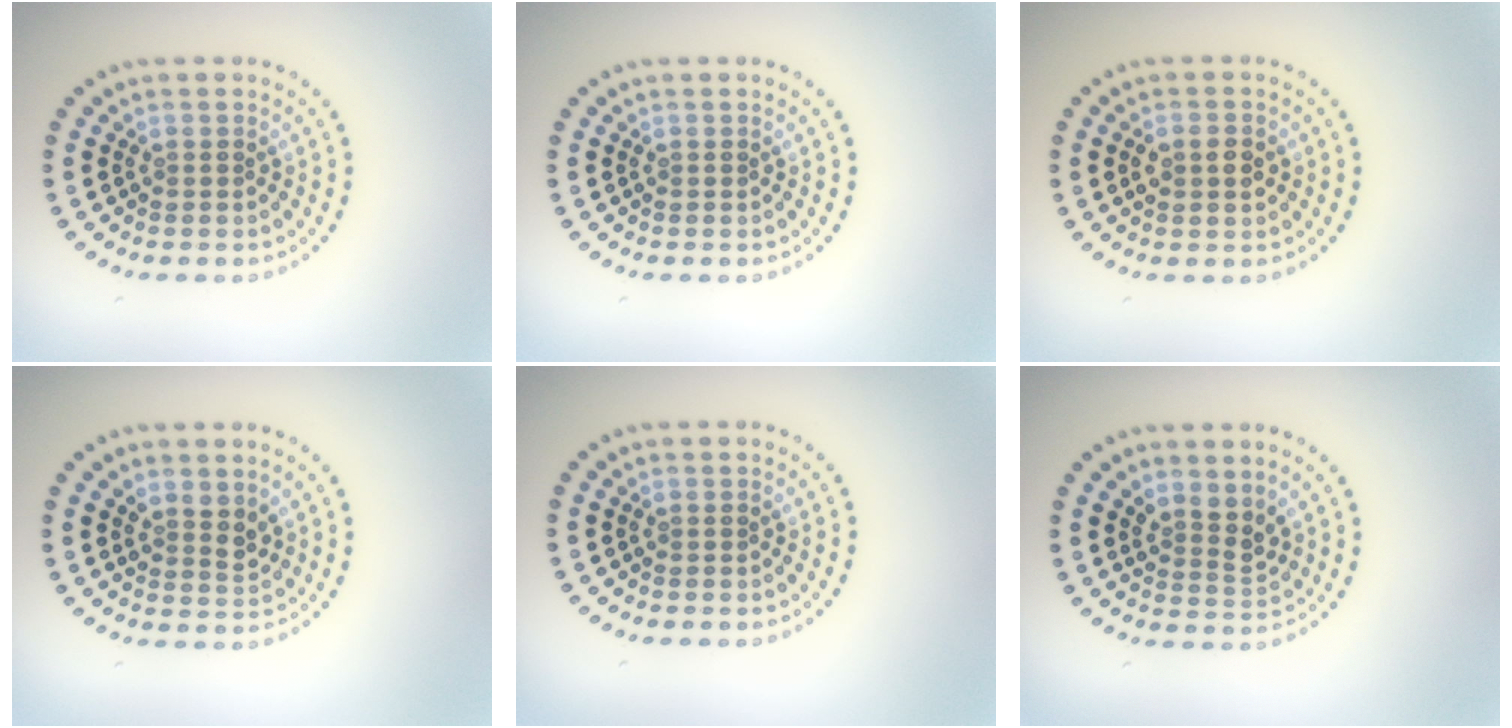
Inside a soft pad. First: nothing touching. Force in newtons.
{"total": 0.0}
{"total": 2.7, "press": 2.7, "slide": 0.2}
{"total": 1.9, "press": 1.6, "slide": 1.1}
{"total": 0.0}
{"total": 2.2, "press": 1.7, "slide": 1.3}